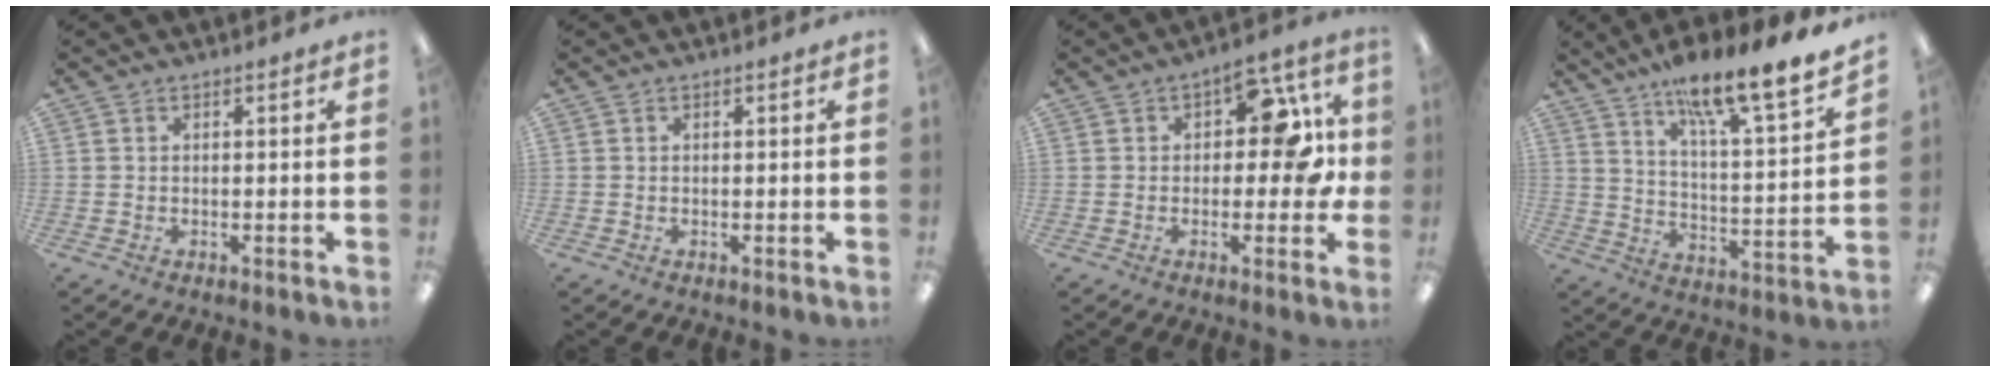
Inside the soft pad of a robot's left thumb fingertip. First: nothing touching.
{"total": 0.0}
{"total": 13.0, "force": [2.6, 6.7, 10.8], "torque": [-0.133, -0.005, 0.039]}
{"total": 15.0, "force": [12.4, 2.0, 8.2], "torque": [-0.132, -0.093, 0.203]}